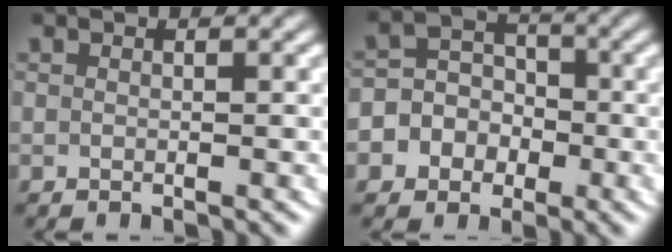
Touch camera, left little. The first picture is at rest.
{"total": 8.6, "force": [-2.0, 7.8, 3.0], "torque": [-0.074, -0.013, -0.044]}